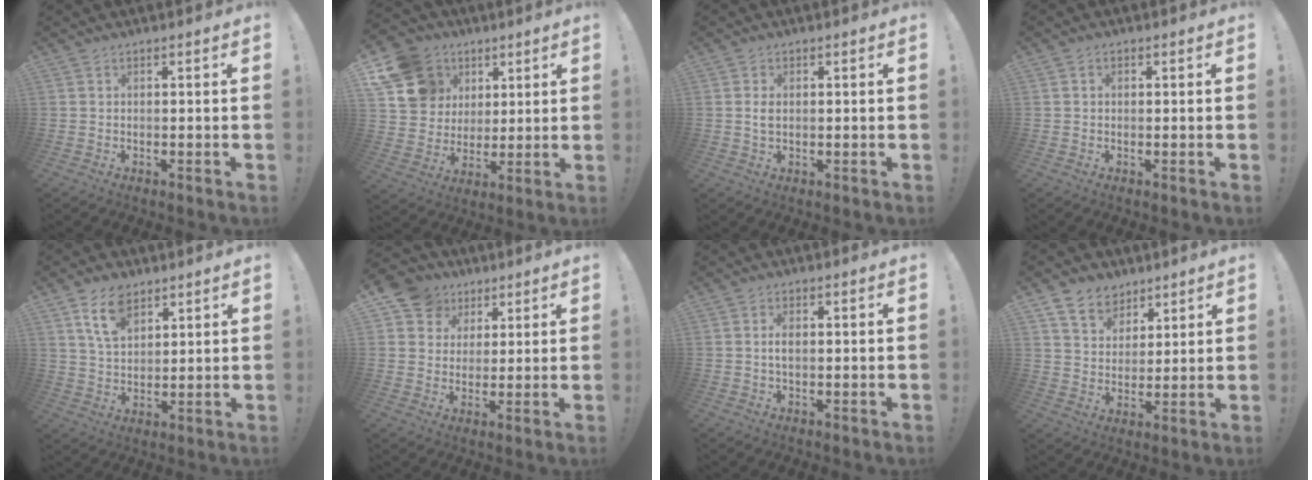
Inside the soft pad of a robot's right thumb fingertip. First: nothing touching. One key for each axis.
{"total": 16.5, "fx": 7.1, "fy": 13.6, "fz": 6.0, "tx": -0.099, "ty": -0.024, "tz": 0.159}
{"total": 2.3, "fx": 0.1, "fy": 1.4, "fz": 1.8, "tx": -0.029, "ty": 0.002, "tz": 0.001}
{"total": 0.8, "fx": 0.0, "fy": 0.7, "fz": 0.5, "tx": -0.012, "ty": 0.005, "tz": 0.001}
{"total": 9.9, "fx": 6.2, "fy": 5.5, "fz": 5.4, "tx": -0.095, "ty": -0.020, "tz": 0.117}
{"total": 9.7, "fx": 4.7, "fy": 8.1, "fz": 2.3, "tx": -0.029, "ty": -0.024, "tz": 0.094}
{"total": 2.5, "fx": 0.1, "fy": 1.1, "fz": 2.2, "tx": -0.040, "ty": 0.003, "tz": 0.000}
{"total": 8.7, "fx": 6.2, "fy": 5.8, "fz": 1.7, "tx": -0.031, "ty": -0.045, "tz": 0.122}